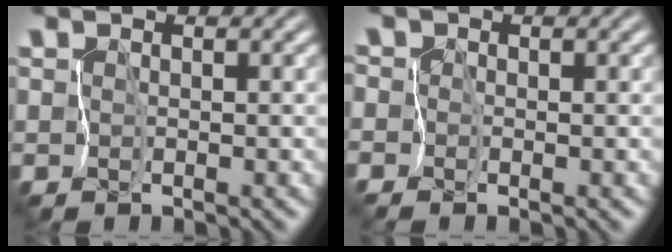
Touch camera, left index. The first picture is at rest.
{"total": 2.6, "force": [0.5, 2.4, 1.0], "torque": [-0.002, 0.025, -0.031]}